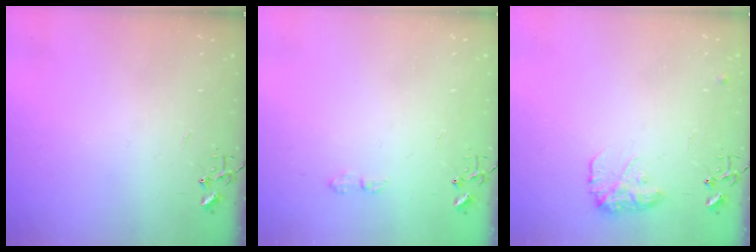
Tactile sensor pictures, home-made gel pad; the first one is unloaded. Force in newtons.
{"total": 6.4, "press": 6.4, "slide": 0.9}
{"total": 10.8, "press": 10.8, "slide": 0.6}